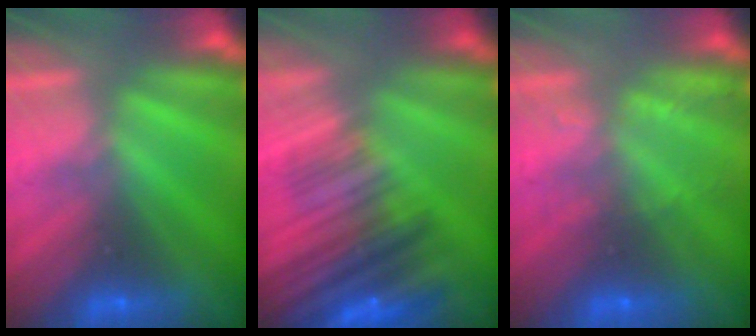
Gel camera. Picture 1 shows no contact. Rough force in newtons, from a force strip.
{"total": 7.3}
{"total": 2.2}